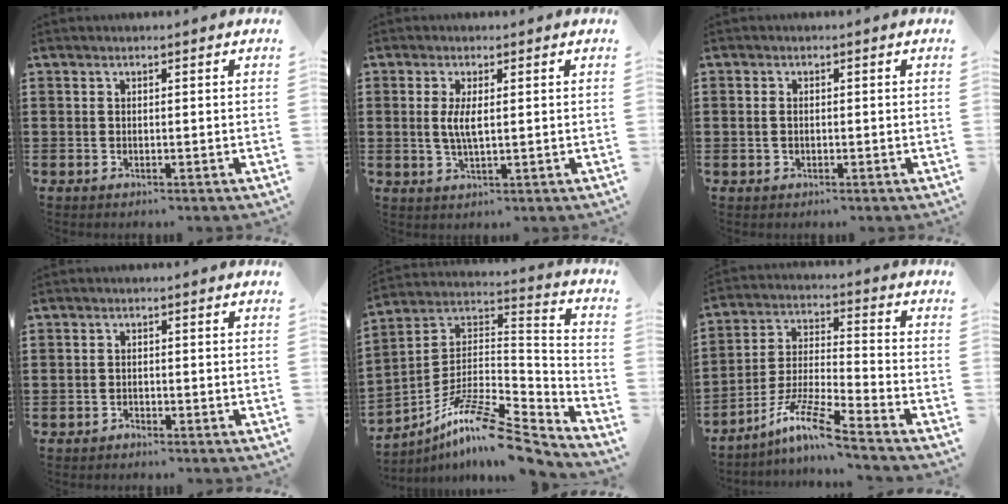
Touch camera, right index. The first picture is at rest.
{"total": 3.3, "force": [0.4, 0.8, 3.2], "torque": [-0.063, 0.000, 0.005]}
{"total": 1.2, "force": [-0.1, 0.8, 0.9], "torque": [-0.019, 0.005, -0.003]}
{"total": 1.0, "force": [-0.9, 0.3, -0.1], "torque": [-0.001, 0.004, -0.022]}
{"total": 11.6, "force": [-8.4, 2.4, 7.7], "torque": [-0.147, 0.011, -0.163]}
{"total": 10.0, "force": [-7.9, 0.3, 6.2], "torque": [-0.137, -0.003, -0.160]}